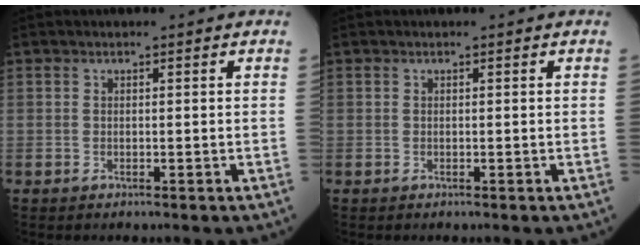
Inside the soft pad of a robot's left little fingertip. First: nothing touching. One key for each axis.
{"total": 0.0}